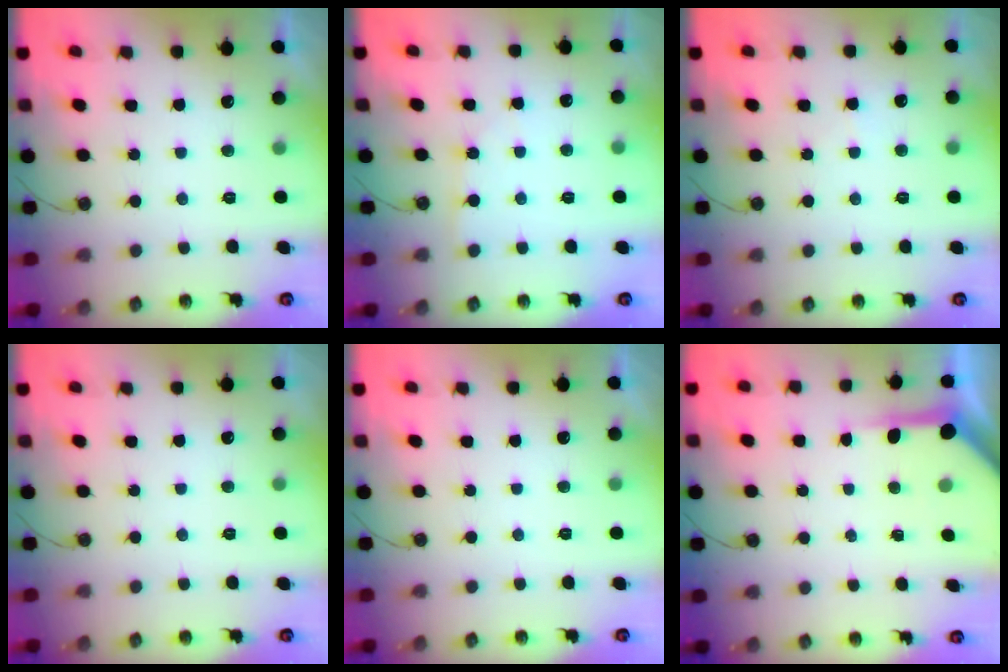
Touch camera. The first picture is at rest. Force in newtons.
{"total": 2.4, "press": 2.3, "slide": 0.4}
{"total": 2.8, "press": 2.8, "slide": 0.5}
{"total": 0.0}
{"total": 0.0}
{"total": 5.0, "press": 5.0, "slide": 0.1}